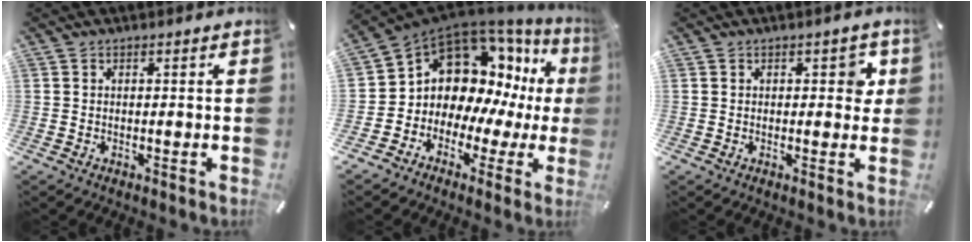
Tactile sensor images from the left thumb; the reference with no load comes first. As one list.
[{"total": 13.1, "force": [4.5, 10.5, 6.4], "torque": [-0.132, -0.062, 0.085]}, {"total": 3.3, "force": [0.8, 2.0, 2.5], "torque": [-0.012, -0.006, 0.002]}]